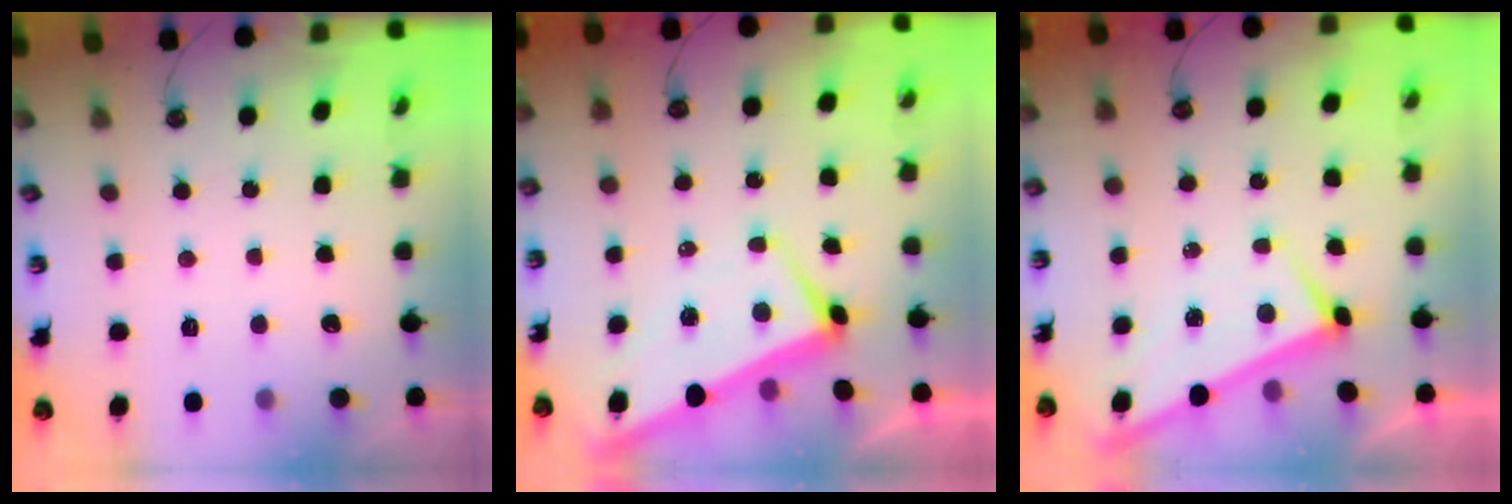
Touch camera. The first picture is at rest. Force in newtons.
{"total": 1.6, "press": 1.4, "slide": 0.8}
{"total": 1.3, "press": 1.3, "slide": 0.4}